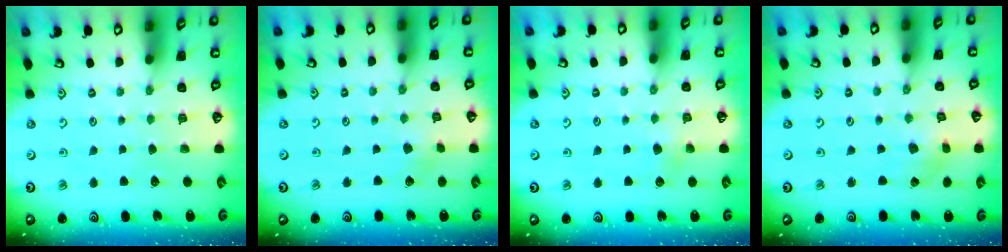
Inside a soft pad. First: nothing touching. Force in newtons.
{"total": 2.6, "press": 2.6, "slide": 0.2}
{"total": 2.6, "press": 2.6, "slide": 0.5}
{"total": 2.5, "press": 2.4, "slide": 0.5}